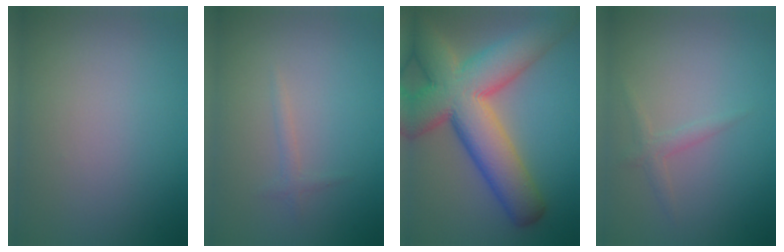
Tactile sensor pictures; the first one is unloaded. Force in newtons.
{"total": 0.9, "press": 0.9, "slide": 0.0}
{"total": 13.0, "press": 13.0, "slide": 0.9}
{"total": 1.3, "press": 1.3, "slide": 0.0}